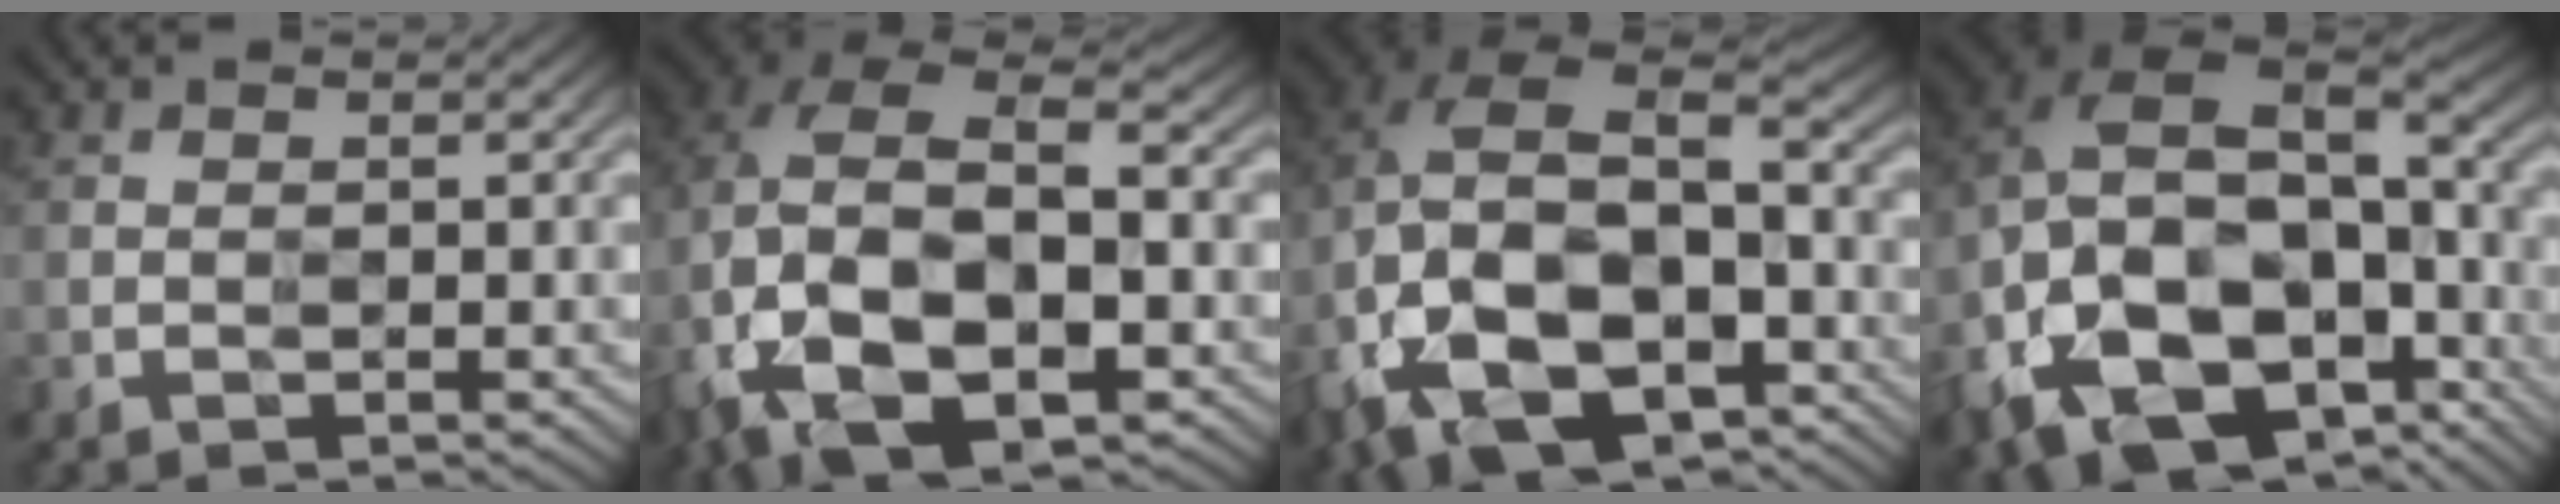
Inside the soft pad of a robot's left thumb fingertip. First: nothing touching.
{"total": 16.7, "force": [-3.1, 10.4, 12.7], "torque": [-0.278, -0.018, -0.032]}
{"total": 19.2, "force": [-5.8, 12.2, 13.6], "torque": [-0.283, -0.023, -0.072]}
{"total": 19.5, "force": [-8.6, 12.7, 12.0], "torque": [-0.267, -0.049, -0.114]}